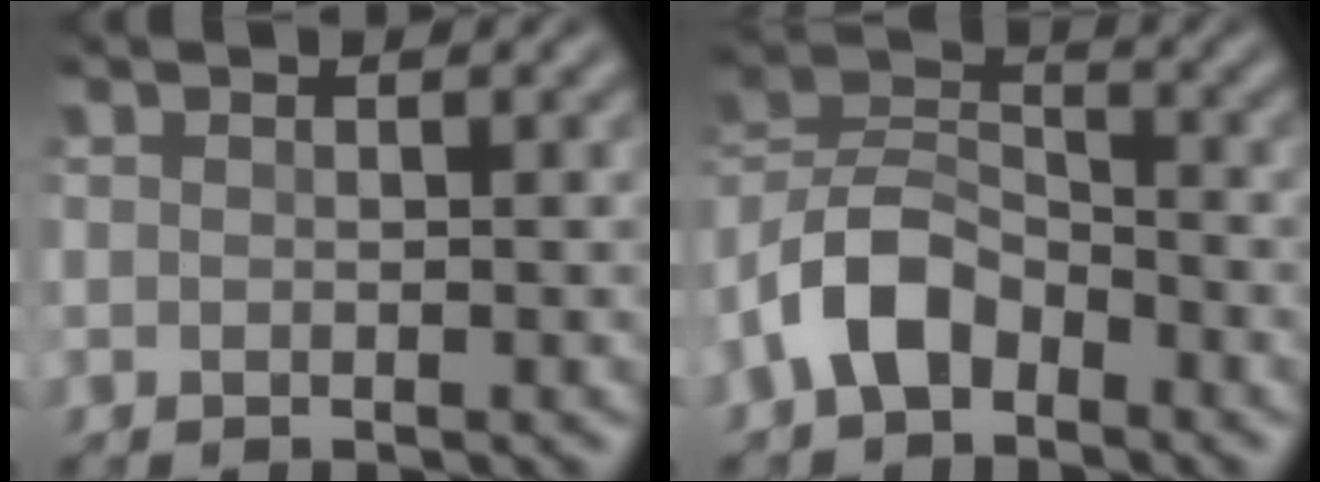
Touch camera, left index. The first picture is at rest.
{"total": 6.1, "force": [-3.6, 3.5, 3.6], "torque": [-0.079, 0.011, -0.079]}